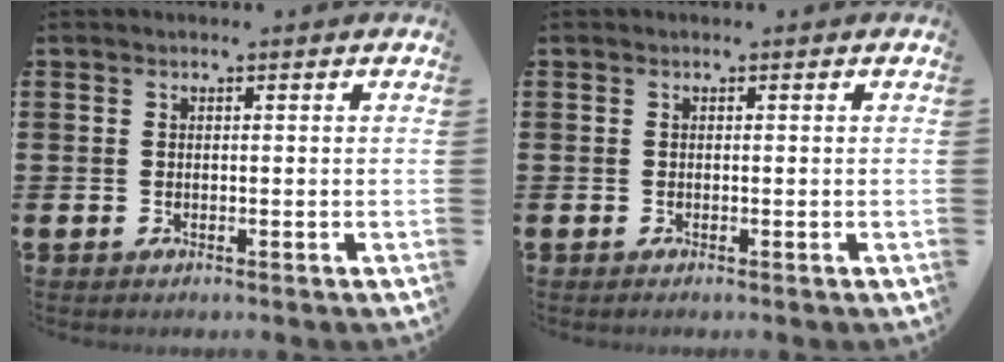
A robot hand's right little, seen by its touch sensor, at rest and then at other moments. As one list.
[{"total": 0.0}]